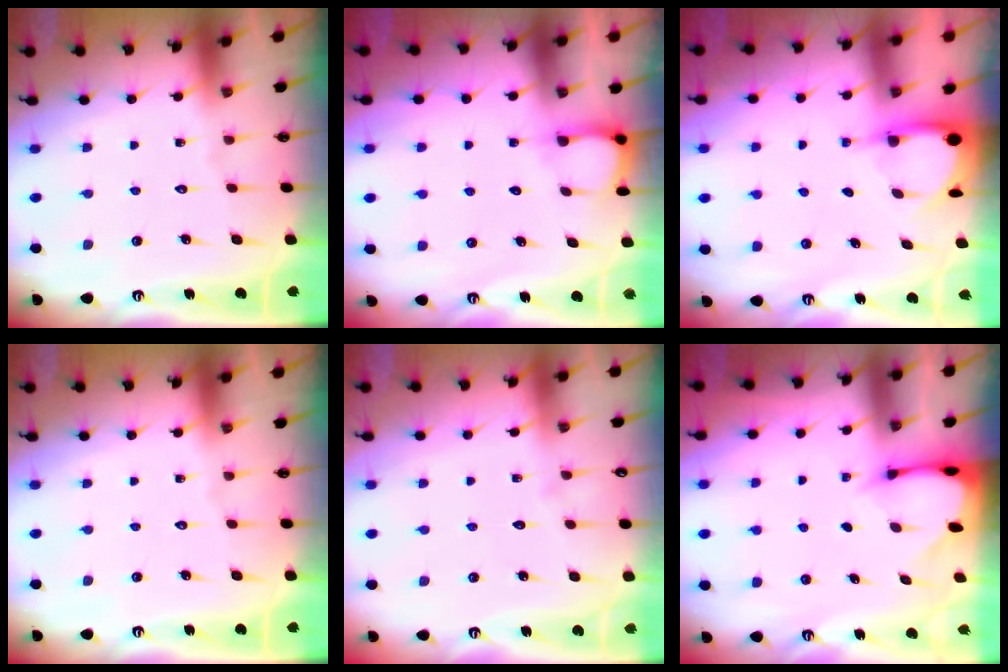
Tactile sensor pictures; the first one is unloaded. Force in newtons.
{"total": 4.0, "press": 3.9, "slide": 0.4}
{"total": 3.4, "press": 3.4, "slide": 0.3}
{"total": 0.0}
{"total": 2.6, "press": 2.6, "slide": 0.3}
{"total": 2.4, "press": 2.4, "slide": 0.1}